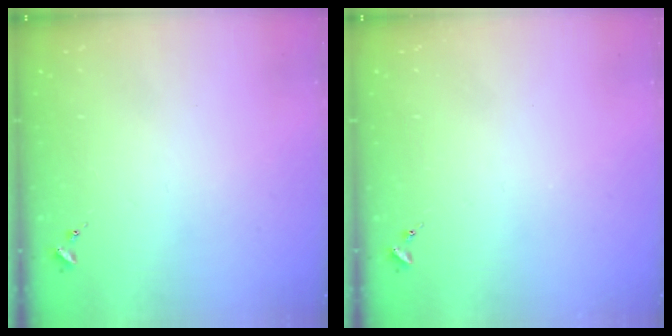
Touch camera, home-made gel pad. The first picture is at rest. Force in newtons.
{"total": 0.0}